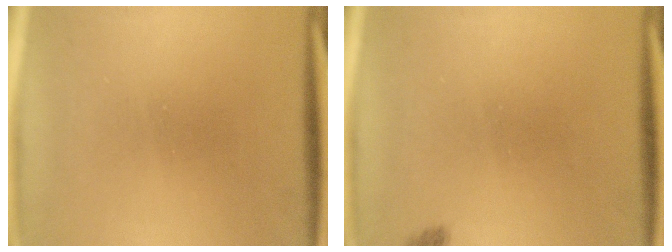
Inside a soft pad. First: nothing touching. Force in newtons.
{"total": 1.3}